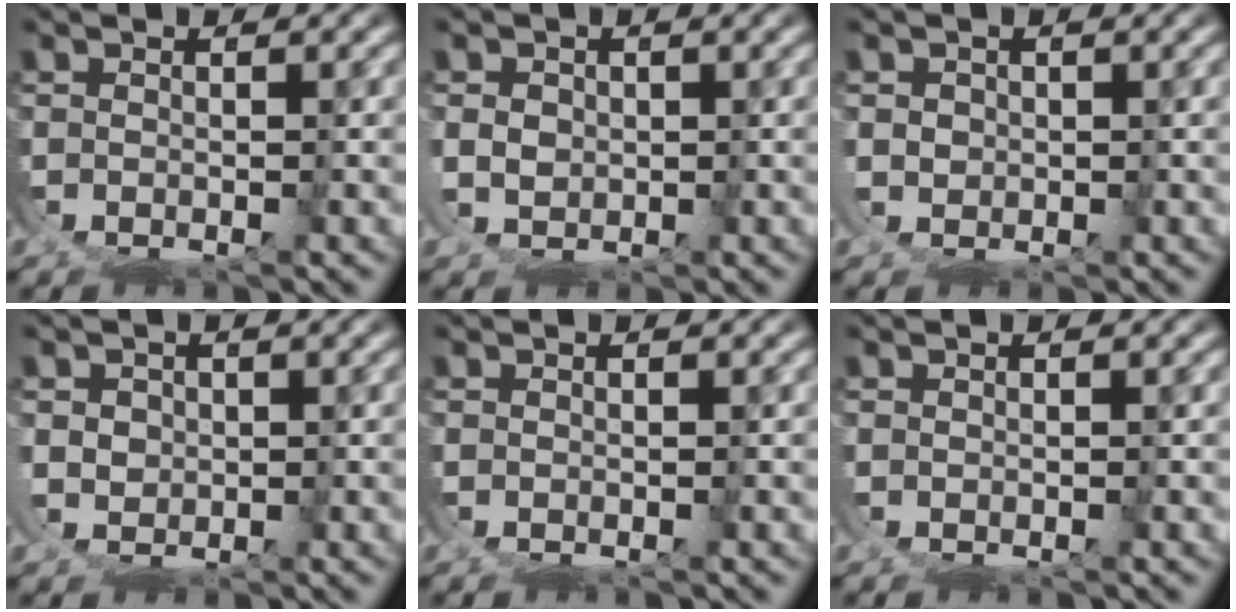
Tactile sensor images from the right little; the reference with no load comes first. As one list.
[{"total": 1.3, "force": [0.6, 0.6, 1.0], "torque": [-0.024, -0.010, 0.021]}, {"total": 1.1, "force": [0.7, 0.5, 0.8], "torque": [-0.025, -0.006, 0.019]}, {"total": 1.8, "force": [0.8, 1.1, 1.1], "torque": [-0.030, -0.010, 0.024]}, {"total": 0.0}, {"total": 0.7, "force": [0.7, -0.3, 0.2], "torque": [-0.006, 0.004, 0.012]}]